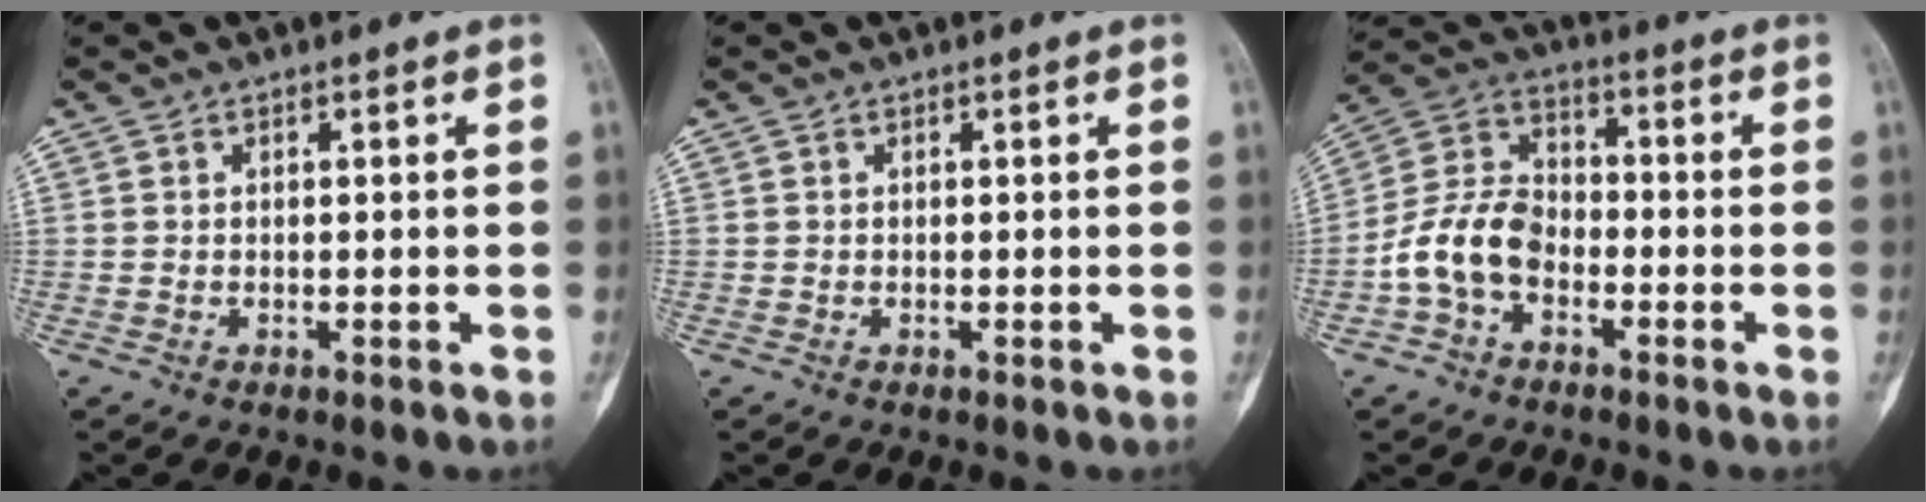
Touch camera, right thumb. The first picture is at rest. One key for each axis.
{"total": 0.0}
{"total": 10.5, "fx": -3.7, "fy": 7.2, "fz": 6.7, "tx": -0.125, "ty": 0.039, "tz": -0.081}